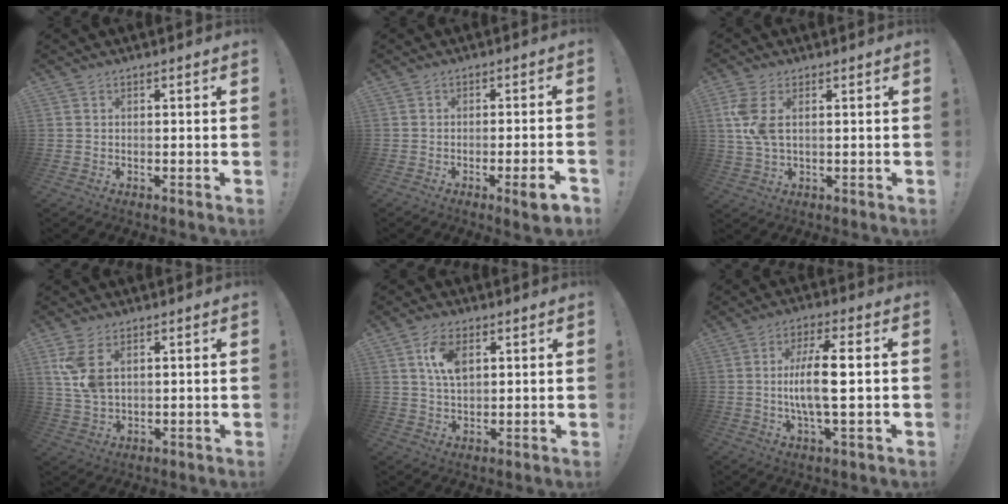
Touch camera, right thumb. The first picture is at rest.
{"total": 6.7, "force": [-2.6, 0.5, 6.1], "torque": [-0.094, 0.009, -0.036]}
{"total": 7.4, "force": [1.8, 3.5, 6.2], "torque": [-0.130, -0.003, 0.033]}
{"total": 8.3, "force": [3.3, 4.6, 6.0], "torque": [-0.107, -0.013, 0.062]}
{"total": 8.1, "force": [3.0, 4.4, 6.1], "torque": [-0.113, -0.002, 0.052]}
{"total": 11.7, "force": [-0.2, 2.4, 11.5], "torque": [-0.226, -0.002, -0.014]}